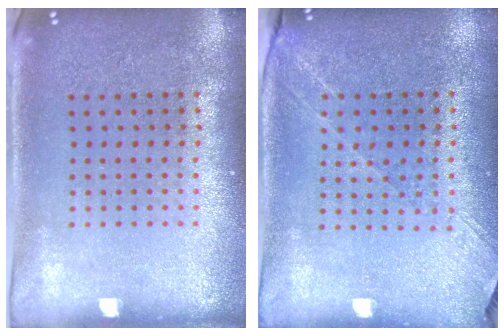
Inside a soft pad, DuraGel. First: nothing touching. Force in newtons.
{"total": 1.3, "press": 1.3, "slide": 0.4}